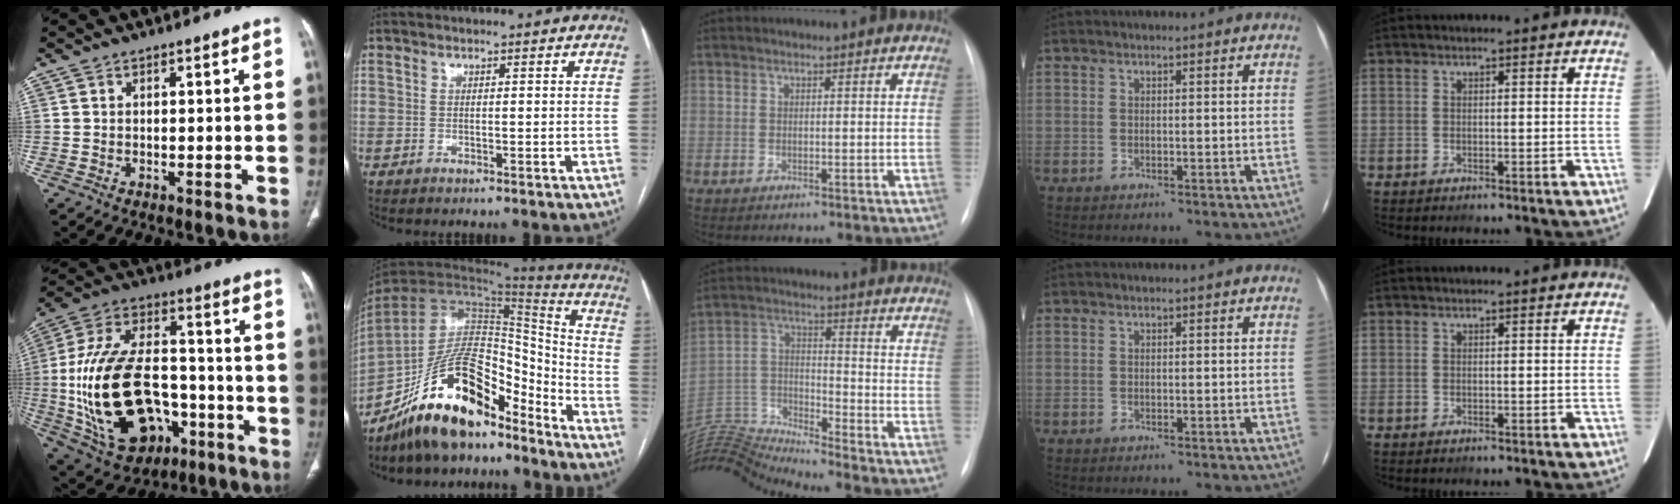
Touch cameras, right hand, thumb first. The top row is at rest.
{"thumb": {"total": 28.0, "force": [-6.6, 17.8, 20.6], "torque": [-0.395, 0.038, -0.084]}, "index": {"total": 18.0, "force": [-13.7, 6.1, 10.0], "torque": [-0.180, 0.038, -0.238]}, "middle": {"total": 14.4, "force": [-14.0, -2.1, 2.5], "torque": [-0.058, 0.026, -0.263]}}